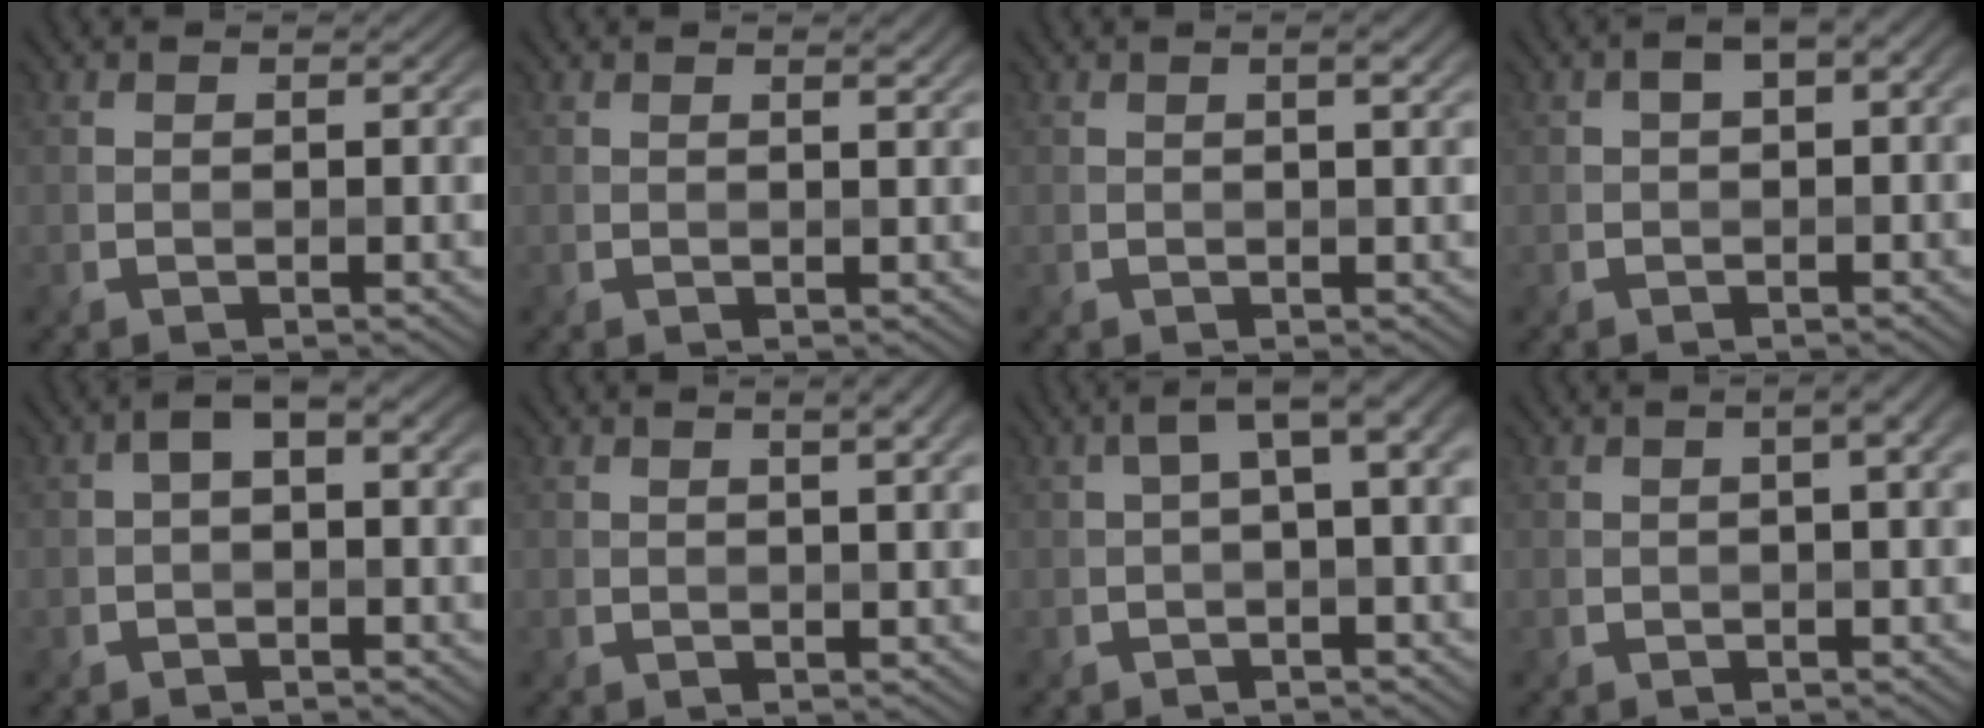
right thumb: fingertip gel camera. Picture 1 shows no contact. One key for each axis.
{"total": 1.2, "fx": 0.9, "fy": 0.1, "fz": 0.8, "tx": -0.015, "ty": -0.003, "tz": 0.013}
{"total": 1.7, "fx": 0.7, "fy": 0.3, "fz": 1.5, "tx": -0.024, "ty": 0.002, "tz": 0.011}
{"total": 3.2, "fx": 0.8, "fy": 1.6, "fz": 2.6, "tx": -0.044, "ty": 0.008, "tz": 0.011}
{"total": 3.1, "fx": 0.1, "fy": 1.6, "fz": 2.6, "tx": -0.047, "ty": 0.009, "tz": -0.003}
{"total": 3.1, "fx": 1.6, "fy": 0.7, "fz": 2.6, "tx": -0.033, "ty": 0.002, "tz": 0.017}
{"total": 4.2, "fx": 0.7, "fy": 1.1, "fz": 3.9, "tx": -0.057, "ty": 0.015, "tz": 0.009}
{"total": 3.0, "fx": 0.8, "fy": 0.8, "fz": 2.8, "tx": -0.039, "ty": 0.011, "tz": 0.006}